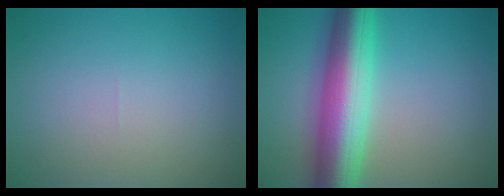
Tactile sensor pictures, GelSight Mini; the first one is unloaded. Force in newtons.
{"total": 10.0, "press": 10.0, "slide": 0.2}